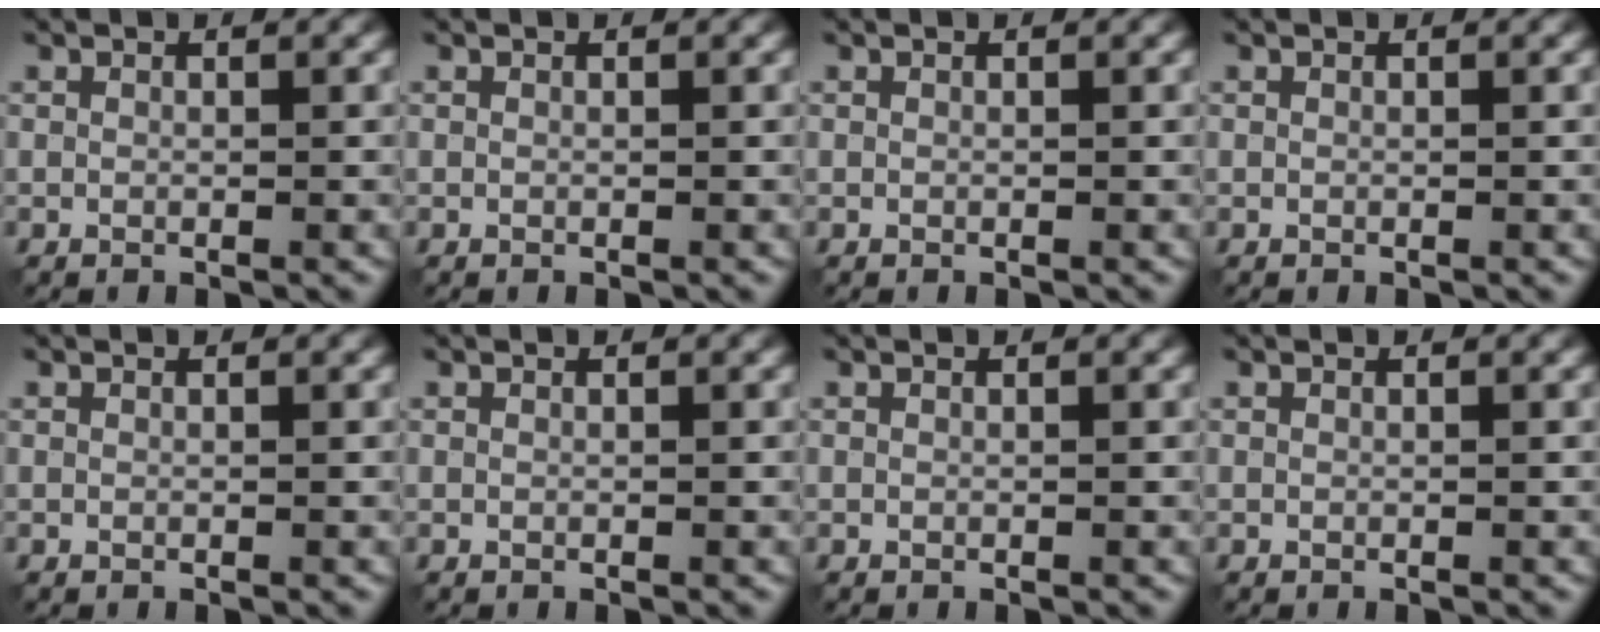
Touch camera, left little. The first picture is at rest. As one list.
[{"total": 0.0}, {"total": 0.0}, {"total": 0.0}, {"total": 0.0}, {"total": 0.0}, {"total": 0.0}, {"total": 0.0}]